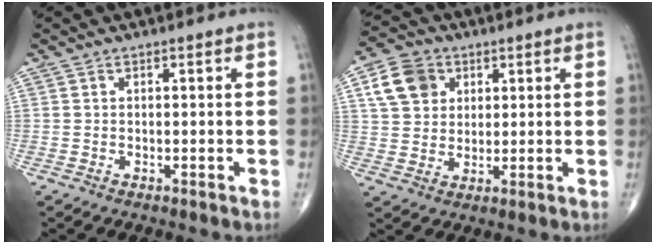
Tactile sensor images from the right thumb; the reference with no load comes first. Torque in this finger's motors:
{"motor_torque": [-0.46, 1.62, 0.39, 0.10, 0.04]}